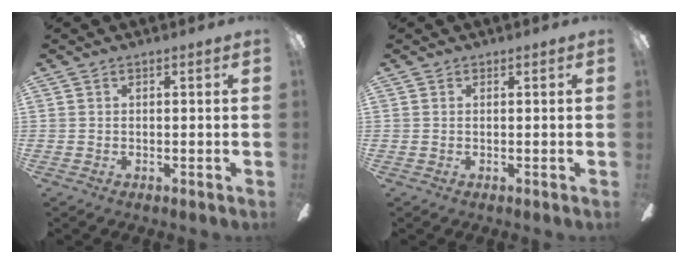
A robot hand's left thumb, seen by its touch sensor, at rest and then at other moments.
{"total": 0.0}